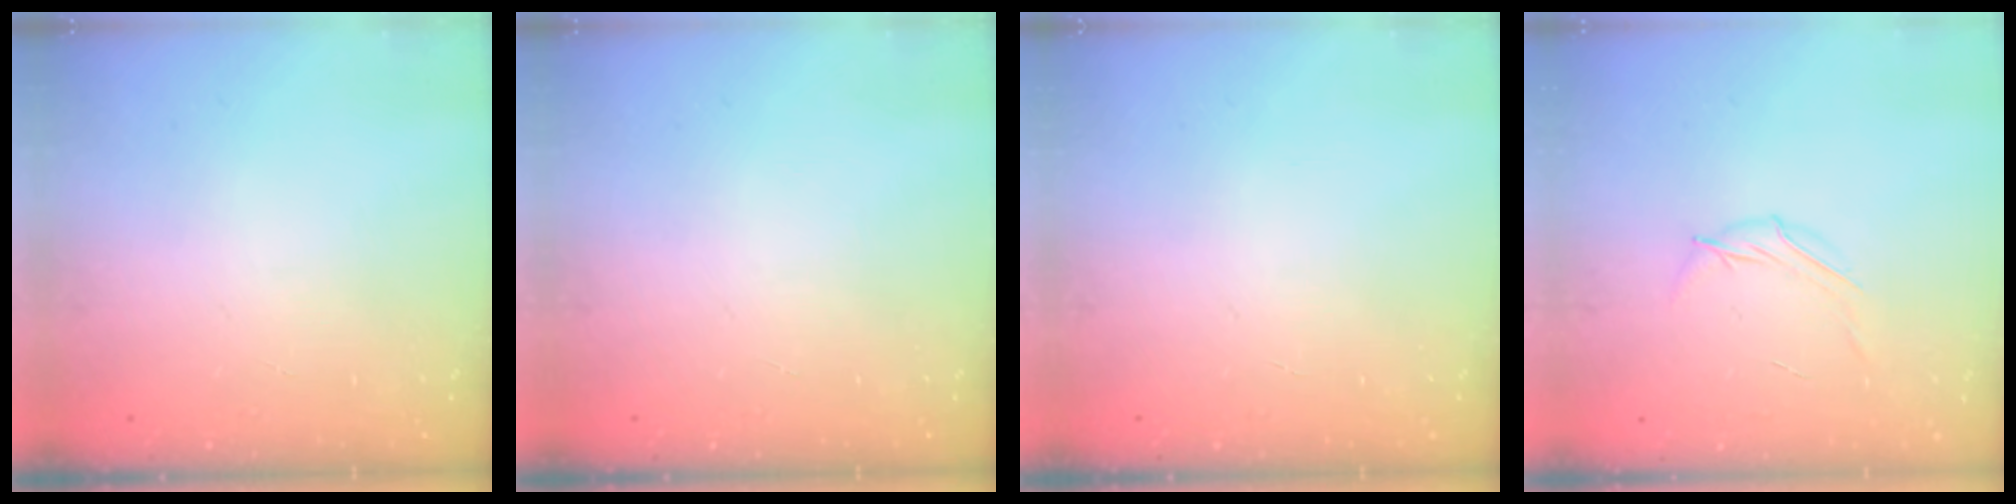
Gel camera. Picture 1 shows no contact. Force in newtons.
{"total": 0.0}
{"total": 0.0}
{"total": 5.2, "press": 5.1, "slide": 1.0}